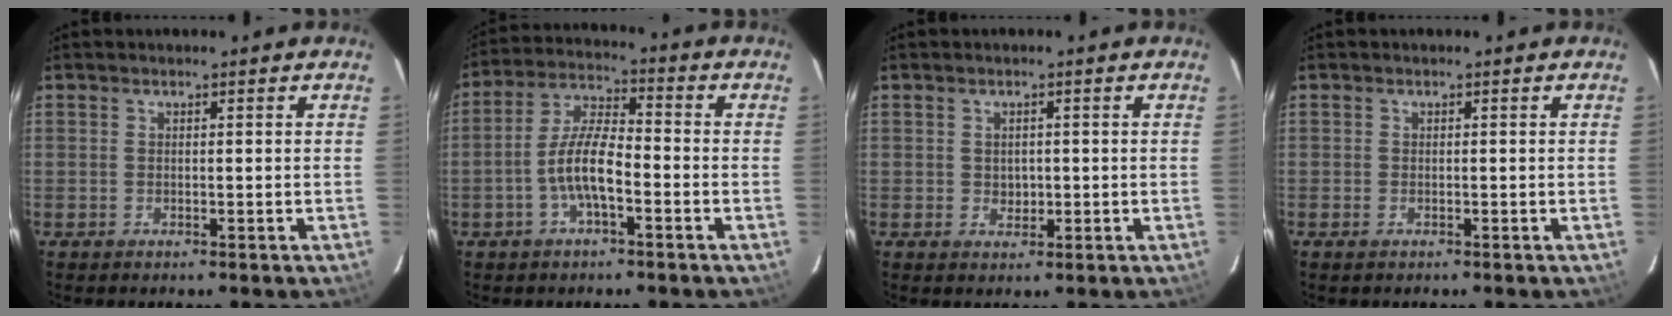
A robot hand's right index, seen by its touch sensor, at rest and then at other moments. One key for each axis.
{"total": 8.3, "fx": -3.1, "fy": 2.5, "fz": 7.3, "tx": -0.154, "ty": 0.009, "tz": -0.059}
{"total": 2.1, "fx": -0.1, "fy": 1.9, "fz": 0.8, "tx": -0.009, "ty": 0.001, "tz": 0.002}
{"total": 0.8, "fx": -0.5, "fy": 0.4, "fz": 0.5, "tx": -0.009, "ty": -0.002, "tz": -0.010}